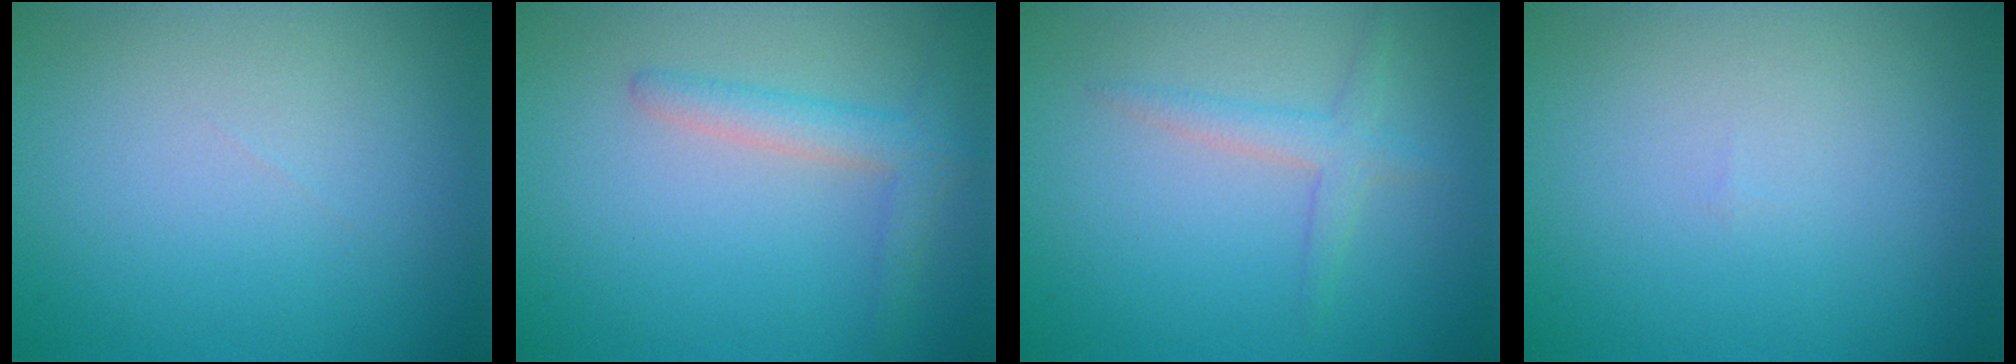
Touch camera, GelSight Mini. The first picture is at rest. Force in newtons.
{"total": 2.6, "press": 2.6, "slide": 0.2}
{"total": 2.0, "press": 2.0, "slide": 0.1}
{"total": 0.0}